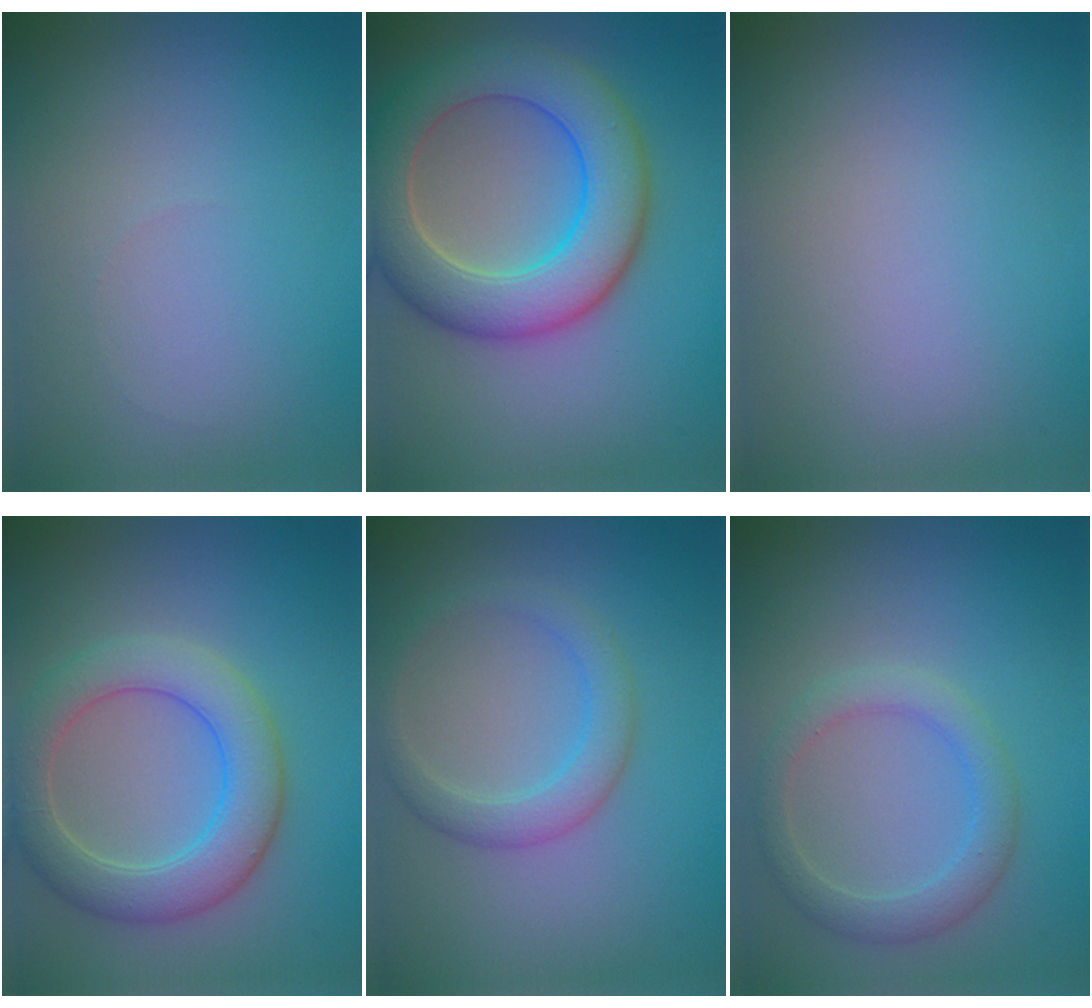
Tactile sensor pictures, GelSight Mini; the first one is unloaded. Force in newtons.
{"total": 8.9, "press": 8.8, "slide": 0.7}
{"total": 0.0}
{"total": 5.7, "press": 5.7, "slide": 0.5}
{"total": 2.8, "press": 2.8, "slide": 0.1}
{"total": 2.9, "press": 2.9, "slide": 0.2}